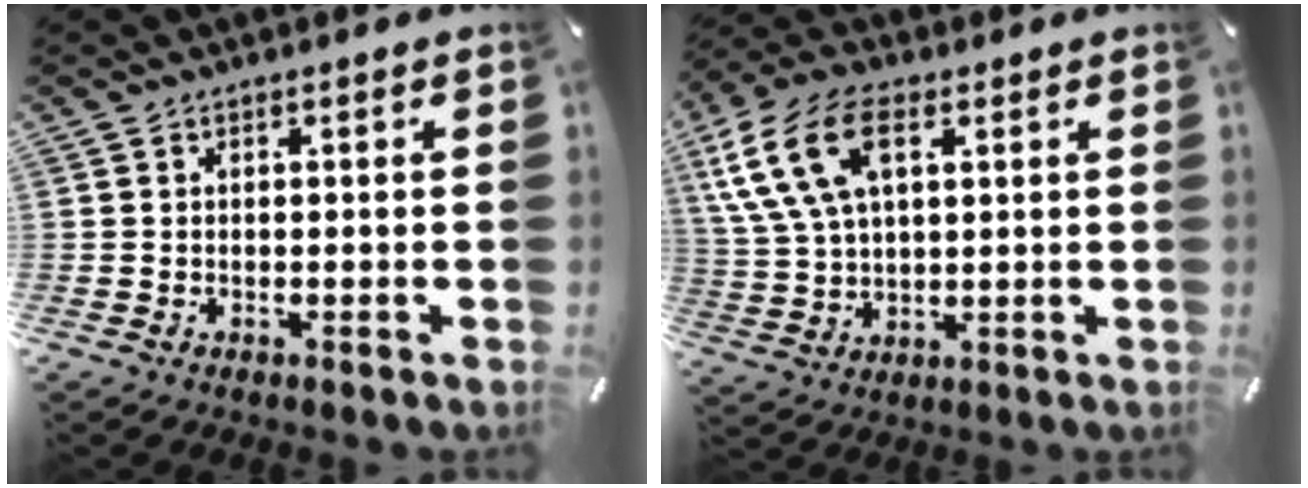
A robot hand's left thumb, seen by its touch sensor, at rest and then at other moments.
{"total": 13.9, "force": [5.2, 8.4, 9.8], "torque": [-0.236, 0.005, 0.093]}